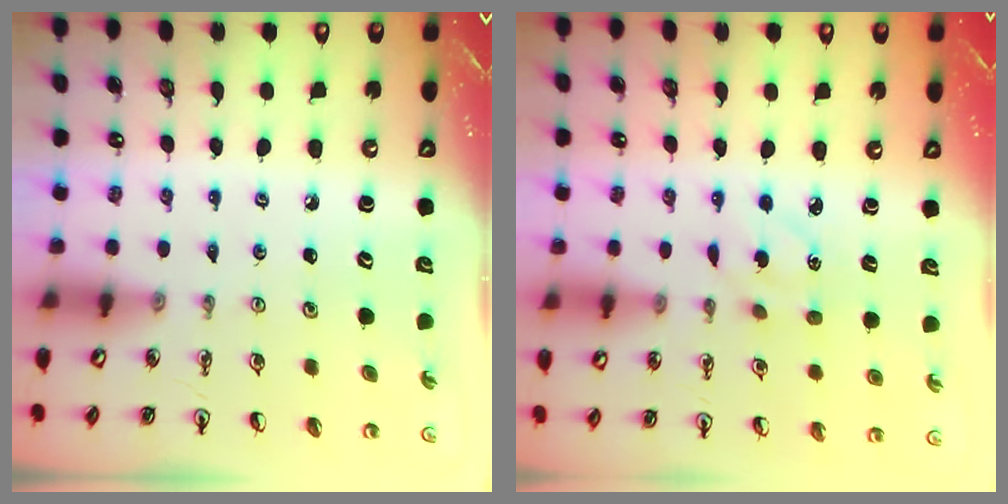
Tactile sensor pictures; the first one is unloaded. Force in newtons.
{"total": 3.2, "press": 3.1, "slide": 0.7}